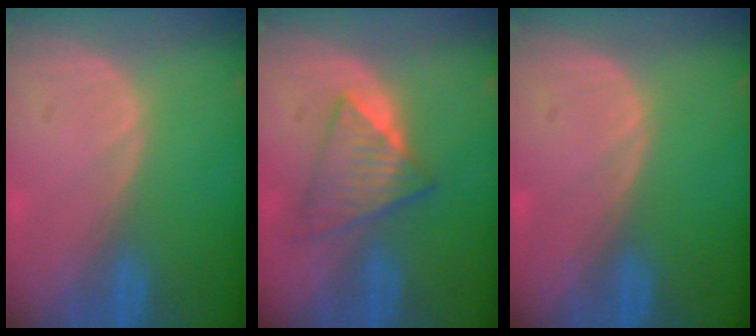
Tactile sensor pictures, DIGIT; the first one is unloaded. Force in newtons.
{"total": 5.9, "press": 5.8, "slide": 1.1}
{"total": 0.0}